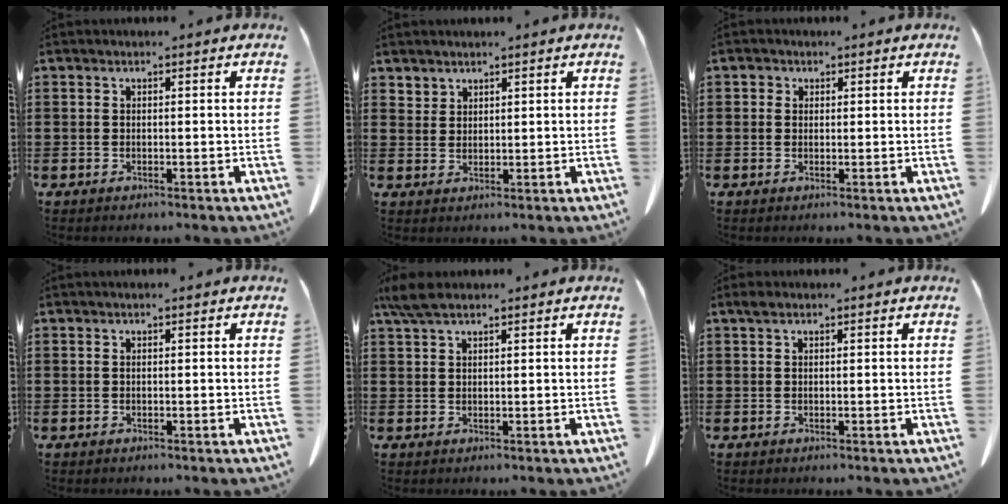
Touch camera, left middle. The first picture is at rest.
{"total": 2.1, "force": [1.9, 0.8, 0.1], "torque": [-0.007, -0.002, 0.040]}
{"total": 1.0, "force": [0.4, 0.9, 0.2], "torque": [0.000, -0.001, 0.007]}
{"total": 0.0}
{"total": 3.5, "force": [2.3, 1.1, 2.4], "torque": [-0.052, 0.005, 0.043]}
{"total": 0.7, "force": [0.3, 0.4, 0.4], "torque": [-0.010, 0.004, 0.006]}